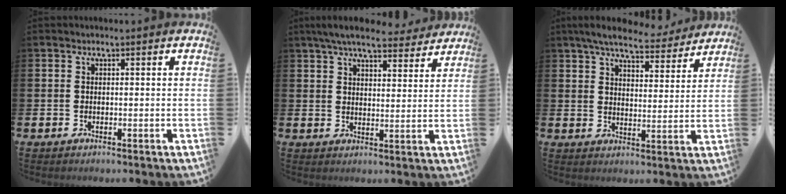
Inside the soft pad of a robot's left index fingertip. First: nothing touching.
{"total": 7.1, "force": [6.5, 1.4, 2.6], "torque": [-0.058, -0.027, 0.115]}
{"total": 7.0, "force": [6.4, 1.5, 2.3], "torque": [-0.055, -0.035, 0.111]}